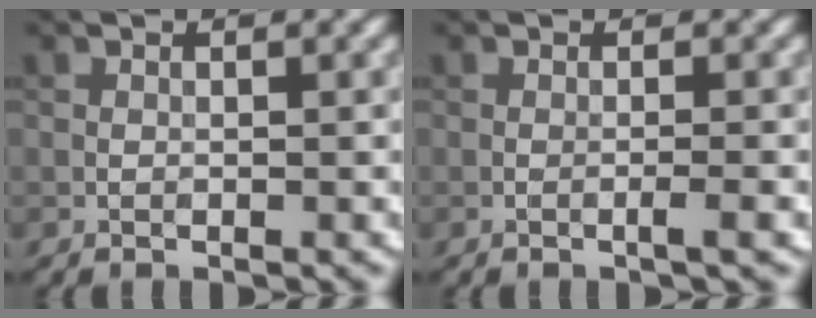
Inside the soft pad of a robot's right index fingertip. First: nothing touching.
{"total": 1.0, "force": [-0.3, 0.1, 0.9], "torque": [-0.014, 0.000, -0.009]}